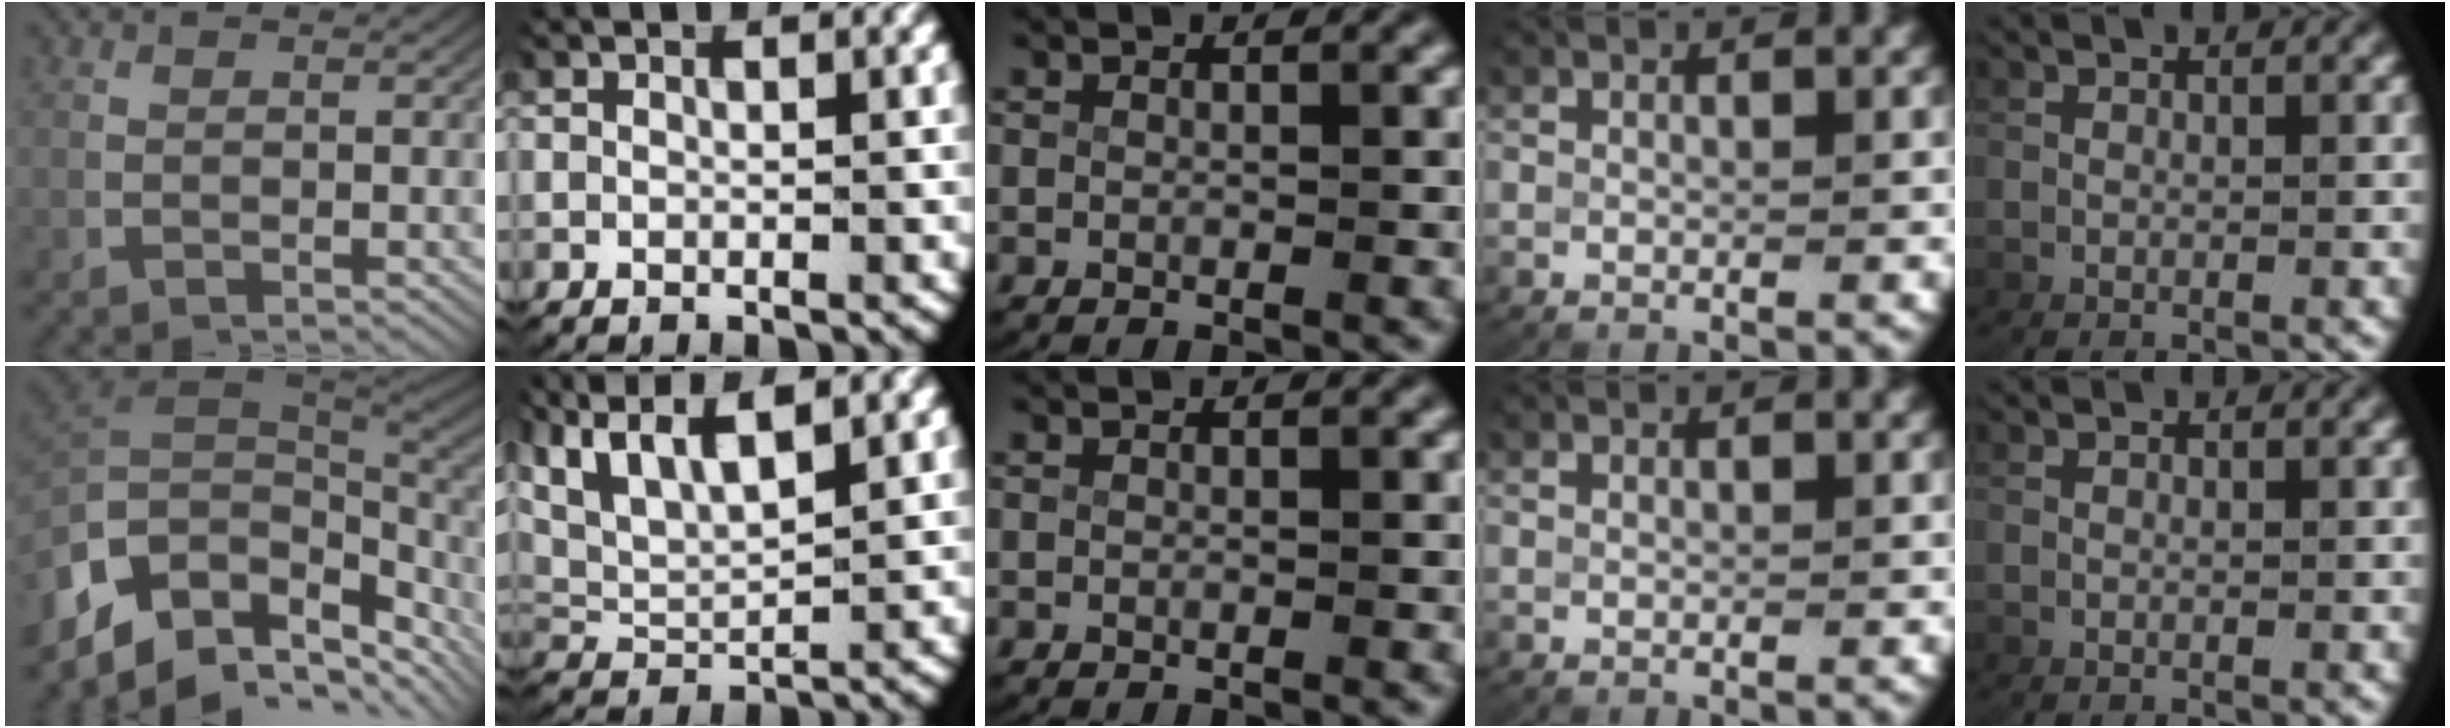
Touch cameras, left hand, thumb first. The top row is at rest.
{"thumb": {"total": 16.4, "force": [-3.7, 11.5, 11.1], "torque": [-0.234, -0.054, -0.023]}, "index": {"total": 7.6, "force": [3.3, 5.0, 4.7], "torque": [-0.125, -0.011, 0.059]}}